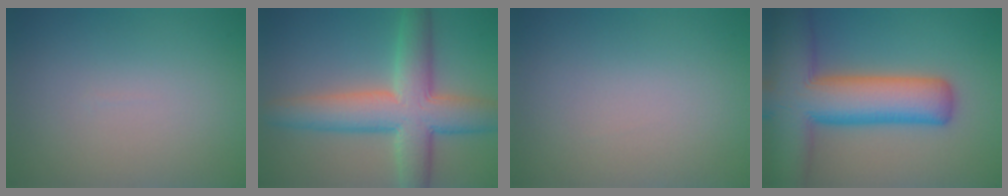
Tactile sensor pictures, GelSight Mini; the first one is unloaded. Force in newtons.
{"total": 8.9, "press": 8.9, "slide": 0.3}
{"total": 0.0}
{"total": 13.0, "press": 13.0, "slide": 0.7}